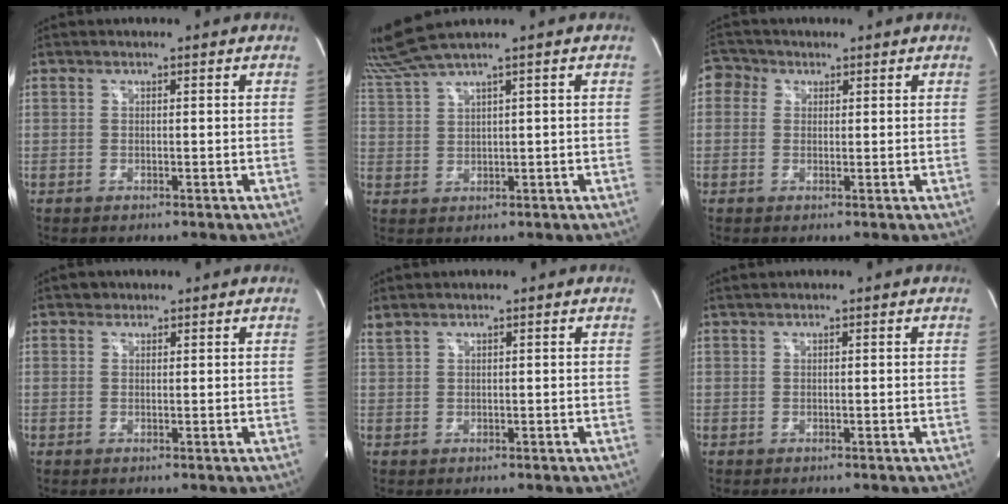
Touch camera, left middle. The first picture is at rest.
{"total": 5.0, "force": [4.2, -1.8, 2.1], "torque": [-0.064, 0.010, 0.098]}
{"total": 3.2, "force": [1.1, 2.9, 0.8], "torque": [-0.020, 0.013, 0.016]}
{"total": 1.0, "force": [0.8, 0.7, 0.0], "torque": [0.000, 0.000, 0.007]}
{"total": 1.1, "force": [1.0, 0.0, 0.4], "torque": [-0.018, 0.016, 0.029]}
{"total": 0.9, "force": [0.8, -0.1, 0.4], "torque": [-0.011, 0.016, 0.021]}